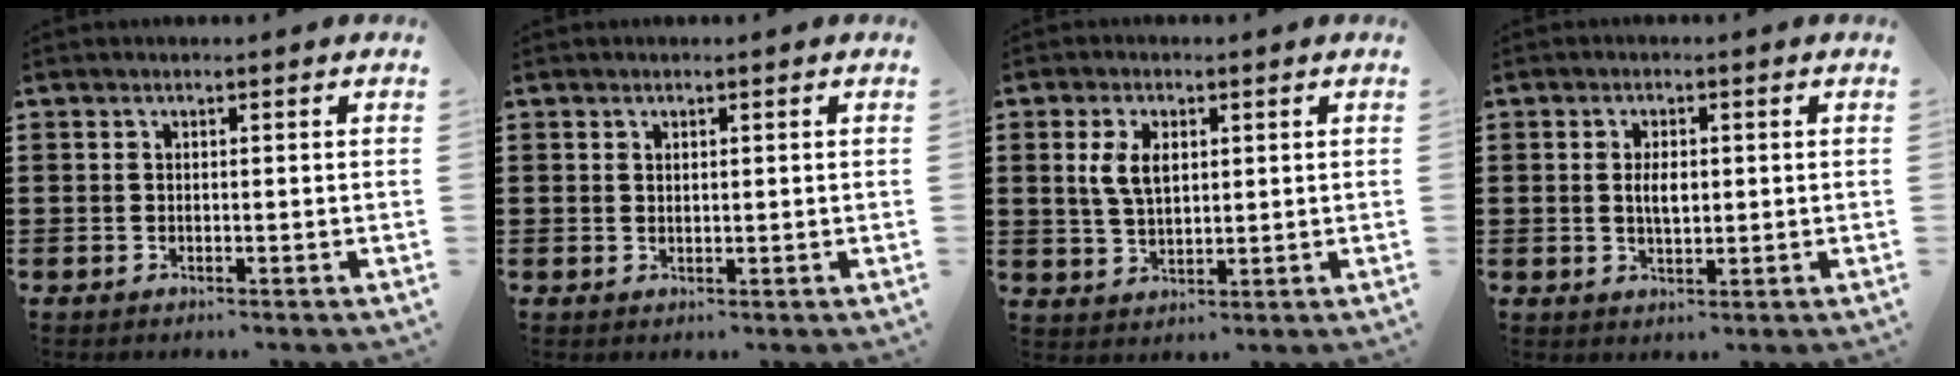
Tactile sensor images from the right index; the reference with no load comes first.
{"total": 0.5, "force": [0.3, 0.3, 0.3], "torque": [-0.007, 0.002, 0.006]}
{"total": 4.9, "force": [1.2, 2.7, 3.9], "torque": [-0.092, 0.008, 0.018]}
{"total": 3.1, "force": [0.1, 1.2, 2.8], "torque": [-0.048, -0.001, -0.002]}